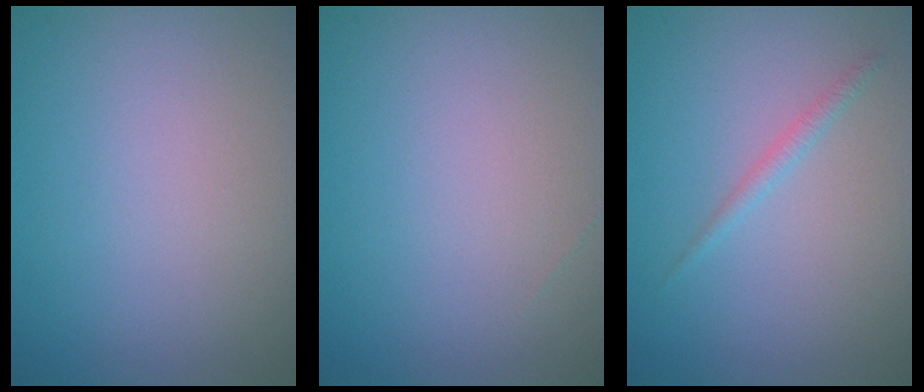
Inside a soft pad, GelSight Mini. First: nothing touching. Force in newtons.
{"total": 0.0}
{"total": 1.0, "press": 1.0, "slide": 0.1}